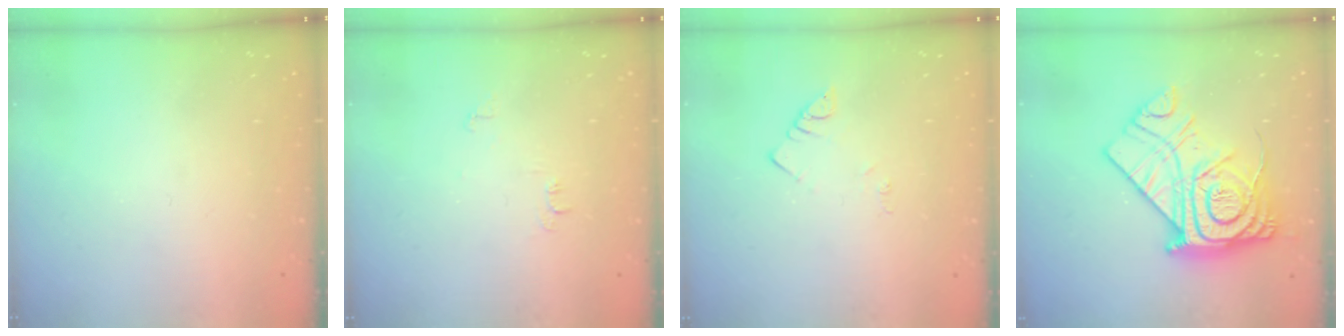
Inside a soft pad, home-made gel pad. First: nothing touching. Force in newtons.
{"total": 4.3, "press": 4.2, "slide": 0.6}
{"total": 2.2, "press": 2.2, "slide": 0.4}
{"total": 24.4, "press": 24.3, "slide": 2.4}